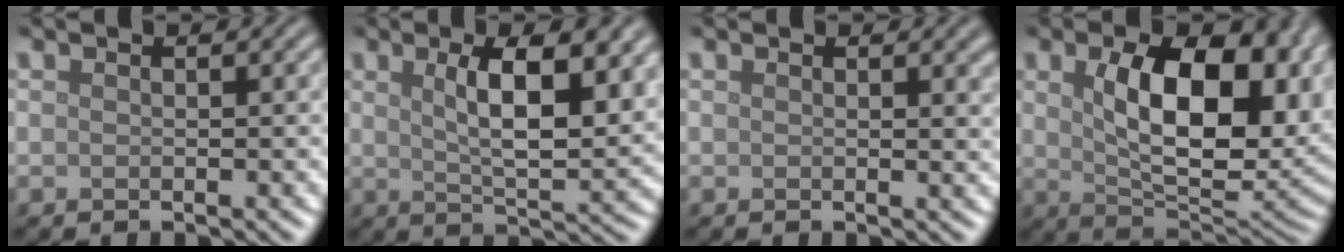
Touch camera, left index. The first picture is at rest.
{"total": 8.6, "force": [2.8, 2.8, 7.7], "torque": [-0.116, 0.001, 0.045]}
{"total": 1.6, "force": [0.8, 0.6, 1.3], "torque": [-0.006, 0.003, 0.010]}
{"total": 12.8, "force": [2.3, 6.6, 10.8], "torque": [-0.154, -0.009, 0.047]}